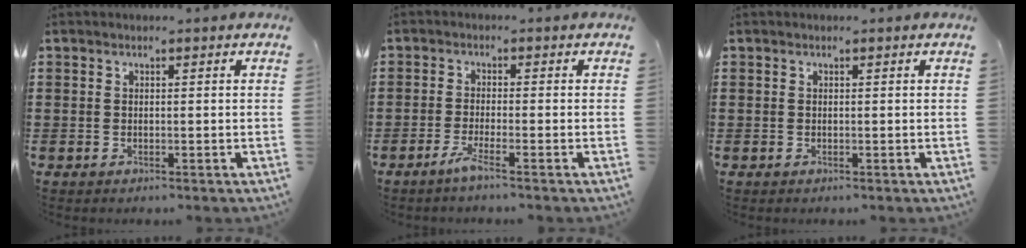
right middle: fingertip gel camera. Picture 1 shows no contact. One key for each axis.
{"total": 2.9, "fx": -1.9, "fy": -0.2, "fz": 2.2, "tx": -0.051, "ty": -0.009, "tz": -0.039}
{"total": 0.0}